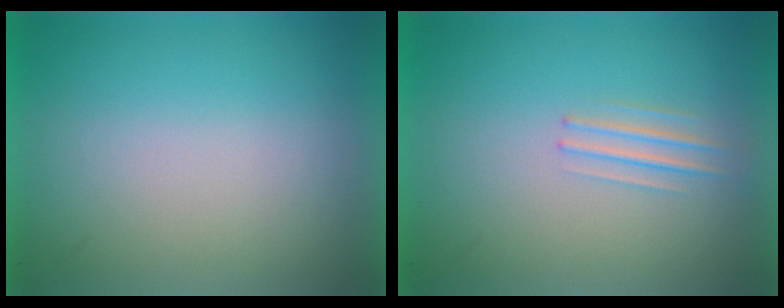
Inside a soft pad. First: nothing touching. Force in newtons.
{"total": 1.2}